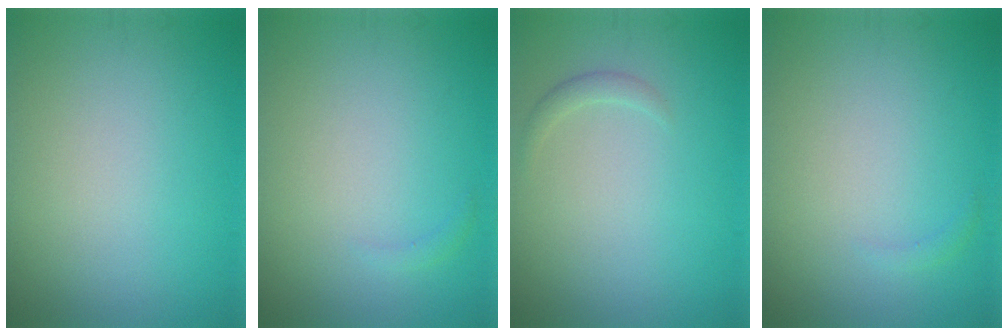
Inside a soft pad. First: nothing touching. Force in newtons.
{"total": 0.6, "press": 0.5, "slide": 0.1}
{"total": 0.9, "press": 0.9, "slide": 0.1}
{"total": 0.6, "press": 0.5, "slide": 0.1}